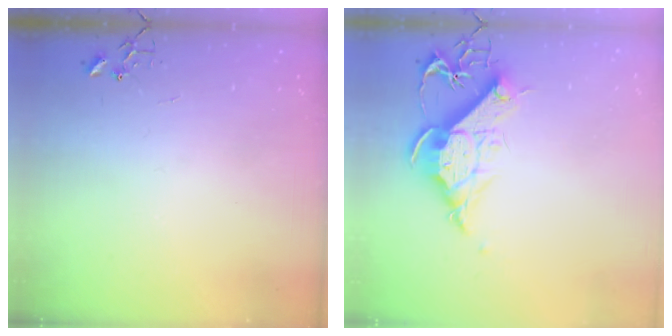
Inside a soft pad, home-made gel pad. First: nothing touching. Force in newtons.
{"total": 12.9, "press": 12.8, "slide": 1.5}